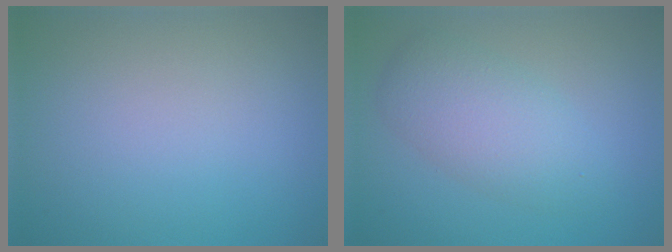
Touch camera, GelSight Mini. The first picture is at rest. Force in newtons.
{"total": 4.5, "press": 4.5, "slide": 0.1}